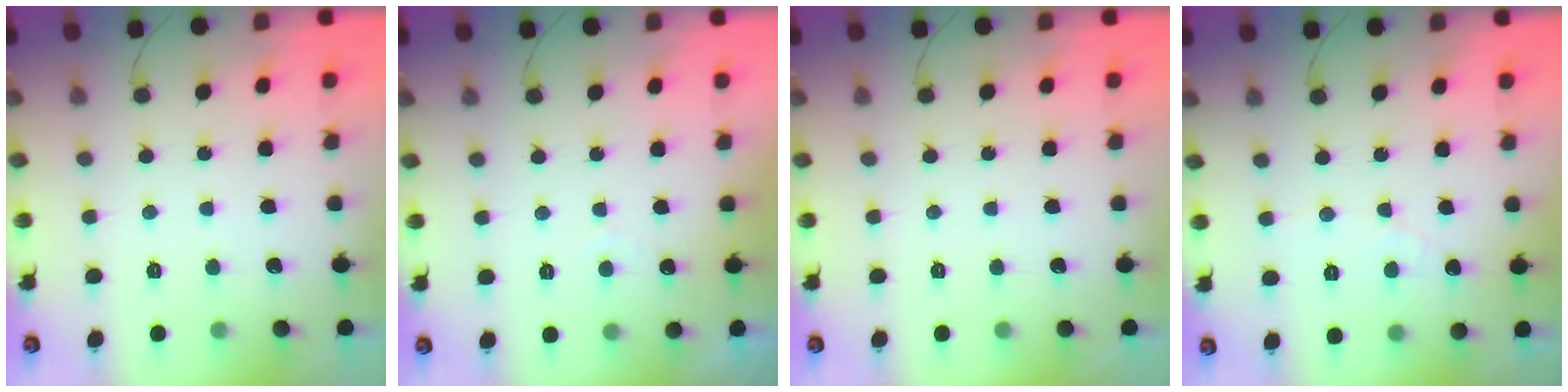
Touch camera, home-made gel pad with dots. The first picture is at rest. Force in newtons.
{"total": 1.7, "press": 1.6, "slide": 0.0}
{"total": 0.0}
{"total": 2.8, "press": 2.8, "slide": 0.2}